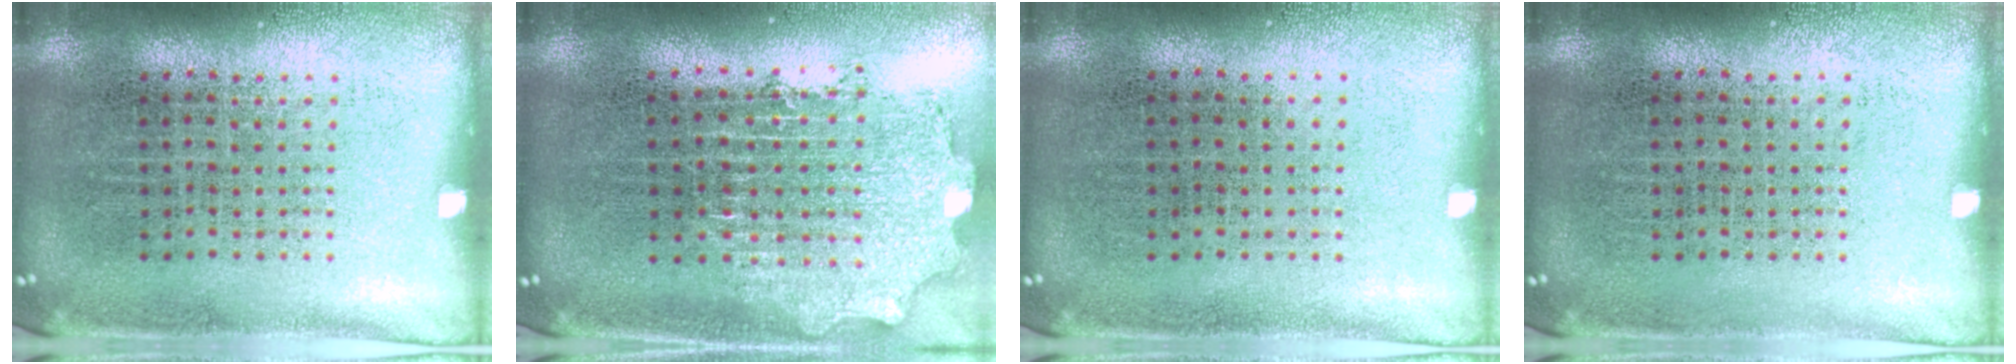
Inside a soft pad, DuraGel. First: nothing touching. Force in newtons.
{"total": 2.1, "press": 1.6, "slide": 1.4}
{"total": 0.0}
{"total": 0.0}